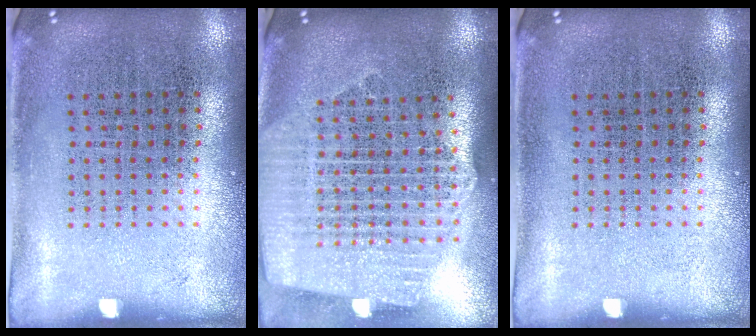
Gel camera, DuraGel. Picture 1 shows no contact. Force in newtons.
{"total": 2.6, "press": 2.2, "slide": 1.3}
{"total": 0.0}